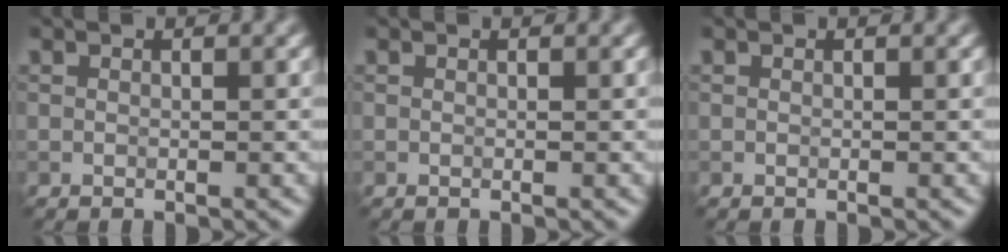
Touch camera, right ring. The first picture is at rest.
{"total": 0.0}
{"total": 0.0}